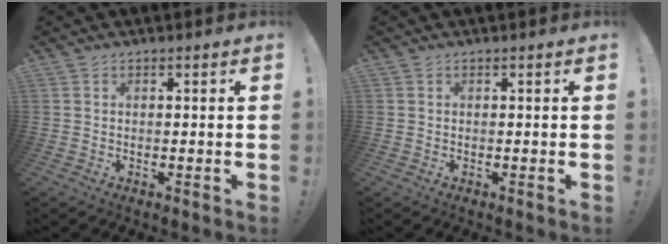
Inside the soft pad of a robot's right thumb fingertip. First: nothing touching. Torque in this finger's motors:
{"motor_torque": [-0.27, -0.27, 0.00, 0.00, 0.02]}